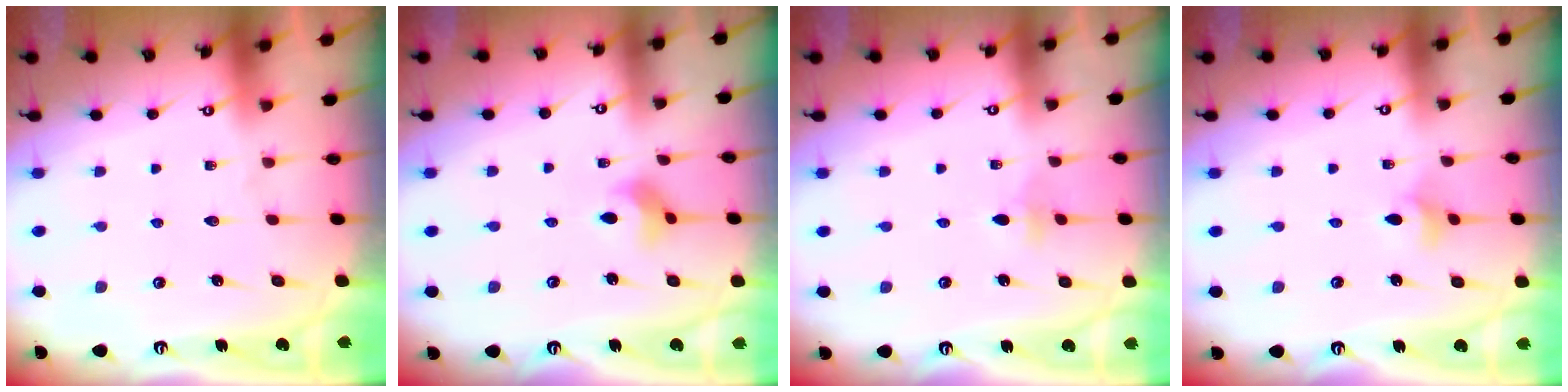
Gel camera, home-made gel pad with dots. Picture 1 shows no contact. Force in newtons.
{"total": 3.9, "press": 3.9, "slide": 0.6}
{"total": 2.8, "press": 2.7, "slide": 0.9}
{"total": 3.6, "press": 3.5, "slide": 0.6}